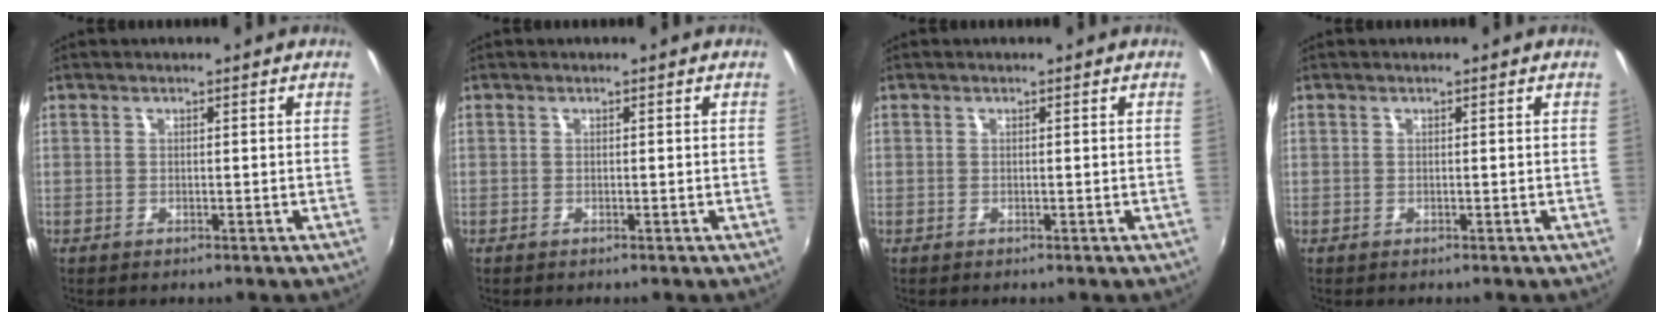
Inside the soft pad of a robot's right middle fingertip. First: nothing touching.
{"total": 0.0}
{"total": 0.0}
{"total": 0.0}